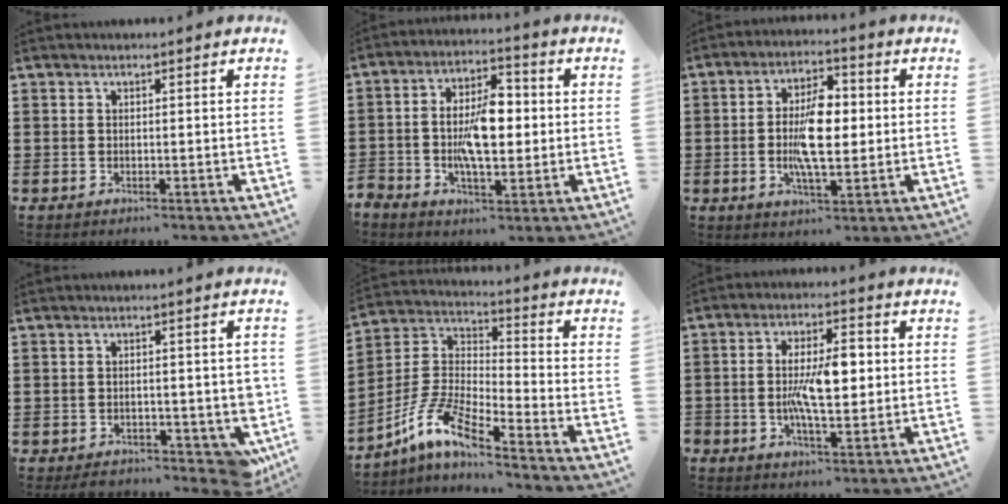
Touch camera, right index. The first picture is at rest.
{"total": 8.5, "force": [-0.8, 4.1, 7.4], "torque": [-0.153, 0.003, -0.024]}
{"total": 8.8, "force": [-0.4, 3.6, 8.0], "torque": [-0.157, 0.001, -0.013]}
{"total": 4.7, "force": [-2.8, 2.5, 2.8], "torque": [-0.038, 0.006, -0.050]}
{"total": 8.1, "force": [-6.4, 1.1, 4.9], "torque": [-0.126, -0.013, -0.134]}
{"total": 8.0, "force": [-0.5, 3.3, 7.3], "torque": [-0.151, 0.004, -0.015]}